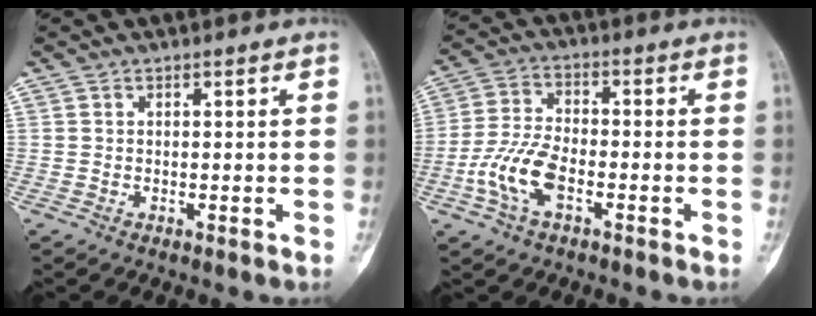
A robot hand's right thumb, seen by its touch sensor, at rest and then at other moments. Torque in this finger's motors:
{"motor_torque": [0.98, 0.68, 0.90, -0.67, 0.08]}